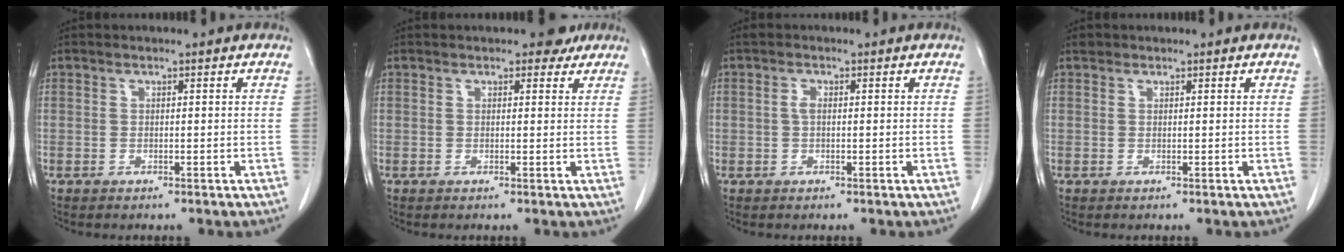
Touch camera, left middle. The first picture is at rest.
{"total": 2.6, "force": [2.2, 1.0, 1.0], "torque": [-0.011, 0.001, 0.020]}
{"total": 1.0, "force": [0.1, 0.5, 0.8], "torque": [-0.019, 0.001, 0.001]}
{"total": 0.7, "force": [0.6, 0.3, 0.1], "torque": [-0.007, 0.004, 0.009]}